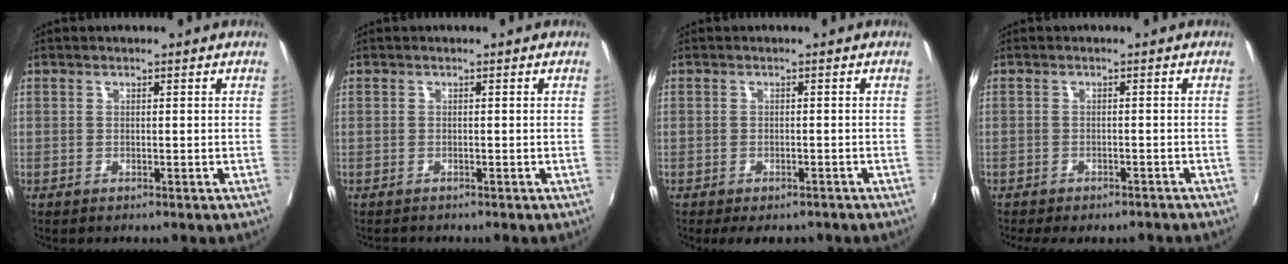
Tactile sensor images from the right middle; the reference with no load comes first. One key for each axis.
{"total": 0.7, "fx": -0.7, "fy": 0.1, "fz": 0.0, "tx": -0.004, "ty": -0.001, "tz": -0.012}
{"total": 5.1, "fx": -4.0, "fy": 2.0, "fz": 2.5, "tx": -0.055, "ty": -0.016, "tz": -0.053}
{"total": 6.9, "fx": -5.8, "fy": 2.0, "fz": 3.1, "tx": -0.070, "ty": -0.021, "tz": -0.078}